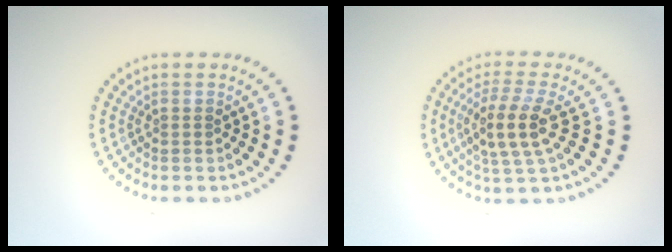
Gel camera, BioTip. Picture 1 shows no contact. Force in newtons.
{"total": 4.0, "press": 3.6, "slide": 1.8}